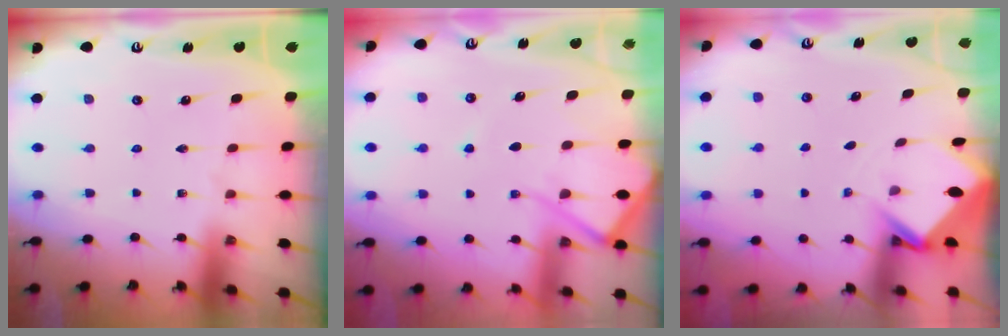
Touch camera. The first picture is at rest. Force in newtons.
{"total": 8.2, "press": 8.1, "slide": 1.1}
{"total": 2.9, "press": 2.9, "slide": 0.3}